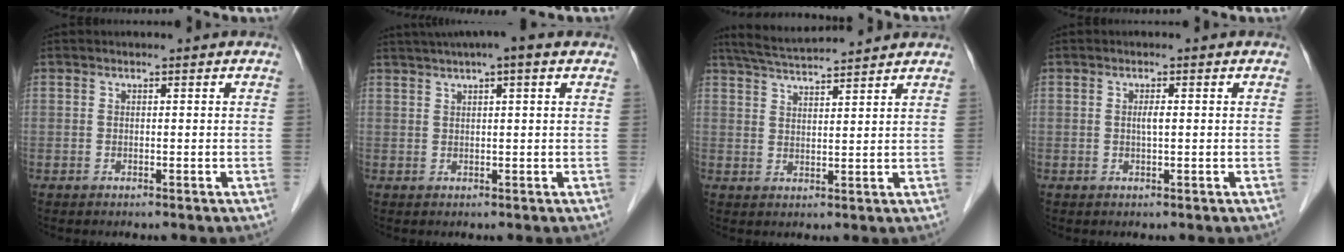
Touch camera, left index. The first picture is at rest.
{"total": 7.1, "force": [4.9, 0.6, 5.2], "torque": [-0.081, 0.032, 0.069]}
{"total": 8.8, "force": [8.2, -0.3, 3.3], "torque": [-0.065, 0.022, 0.130]}
{"total": 1.2, "force": [-0.2, 0.0, 1.2], "torque": [-0.024, -0.004, -0.005]}